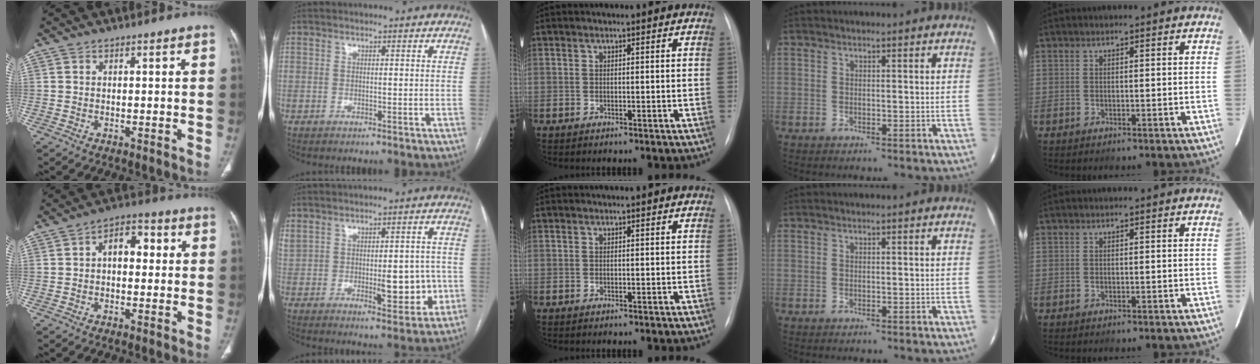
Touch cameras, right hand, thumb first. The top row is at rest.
{"thumb": {"total": 6.7, "force": [0.8, 4.1, 5.2], "torque": [-0.057, 0.024, 0.004]}, "index": {"total": 11.4, "force": [0.3, 5.9, 9.8], "torque": [-0.160, 0.014, 0.027]}}